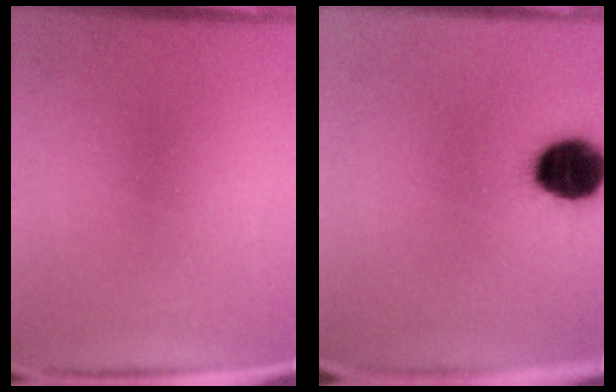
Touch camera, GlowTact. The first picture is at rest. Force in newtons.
{"total": 12.3}